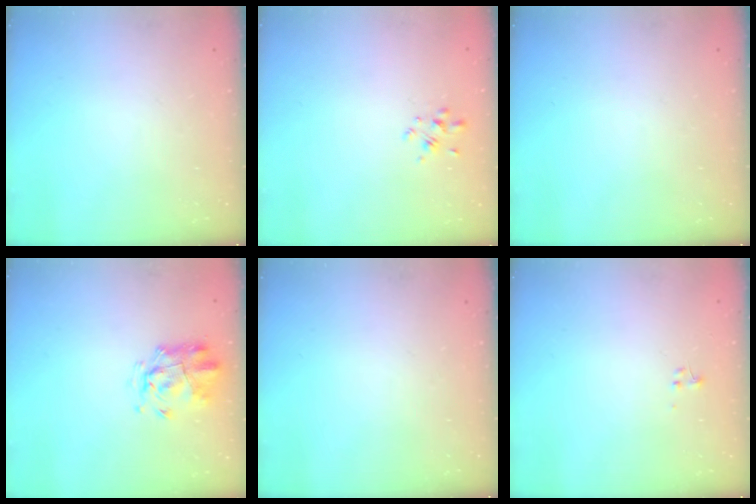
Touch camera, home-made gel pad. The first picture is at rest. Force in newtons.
{"total": 2.1, "press": 2.0, "slide": 0.9}
{"total": 0.0}
{"total": 3.3, "press": 3.0, "slide": 1.5}
{"total": 0.0}
{"total": 0.0}